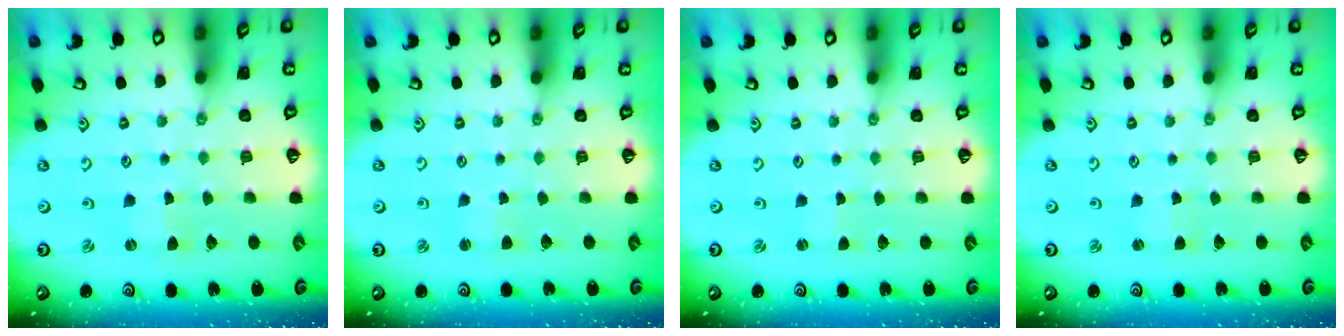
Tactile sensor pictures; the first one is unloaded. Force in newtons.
{"total": 1.2, "press": 1.1, "slide": 0.1}
{"total": 0.0}
{"total": 2.0, "press": 2.0, "slide": 0.4}